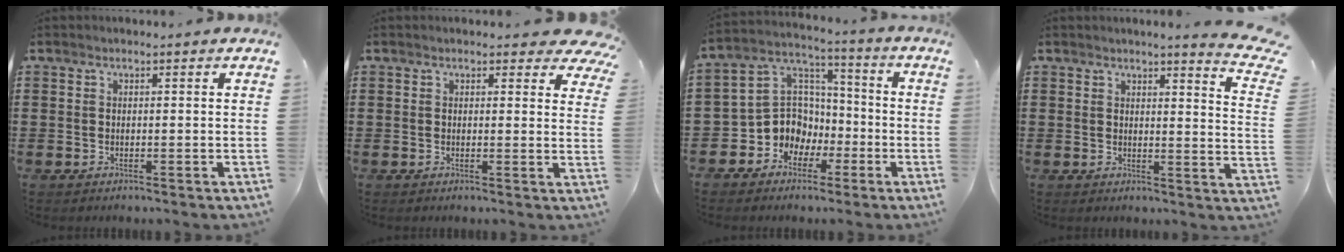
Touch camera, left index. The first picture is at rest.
{"total": 2.7, "force": [2.2, 0.9, 1.1], "torque": [-0.015, -0.006, 0.037]}
{"total": 8.9, "force": [-3.0, 8.1, 1.9], "torque": [-0.085, -0.001, -0.058]}
{"total": 3.4, "force": [3.0, -0.2, 1.5], "torque": [-0.028, -0.021, 0.048]}